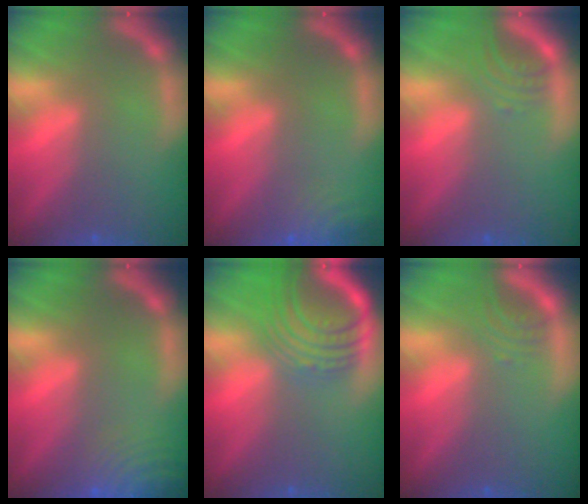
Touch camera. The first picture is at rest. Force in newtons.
{"total": 4.0}
{"total": 2.5}
{"total": 9.5}
{"total": 8.5}
{"total": 2.0}